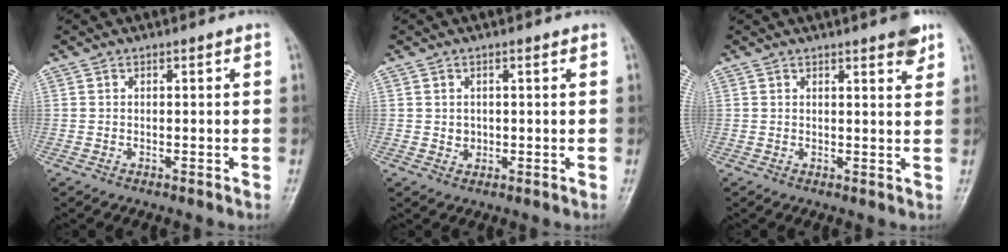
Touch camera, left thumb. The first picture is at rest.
{"total": 1.5, "force": [0.2, 1.4, 0.6], "torque": [-0.004, -0.001, 0.008]}
{"total": 3.9, "force": [2.6, 0.8, 2.8], "torque": [-0.027, -0.013, 0.031]}